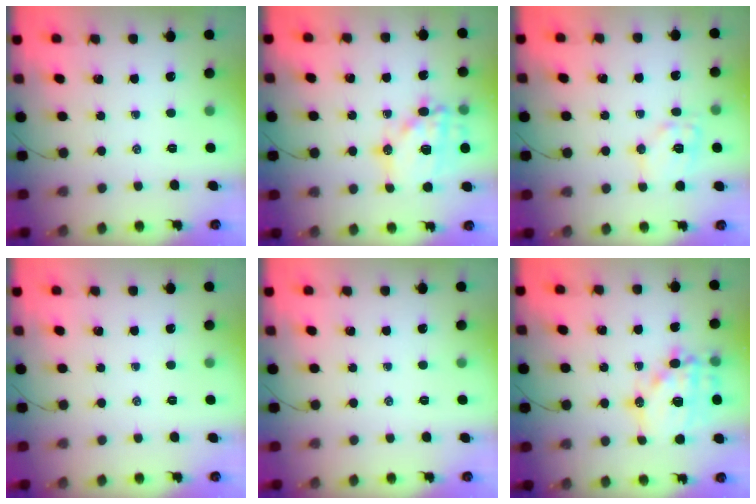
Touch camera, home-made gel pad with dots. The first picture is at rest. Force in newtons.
{"total": 16.0, "press": 15.8, "slide": 2.9}
{"total": 10.7, "press": 10.7, "slide": 1.0}
{"total": 0.0}
{"total": 0.0}
{"total": 15.9, "press": 15.7, "slide": 2.3}